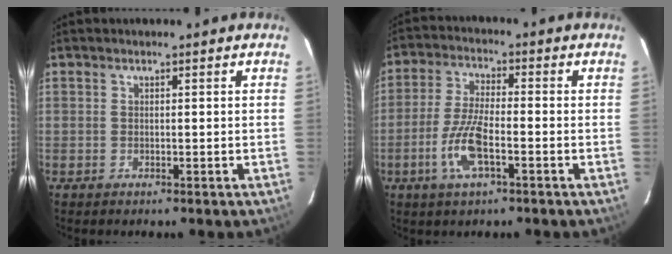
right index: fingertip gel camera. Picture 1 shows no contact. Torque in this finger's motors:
{"motor_torque": [-0.18, -0.09, 0.09, 0.02]}